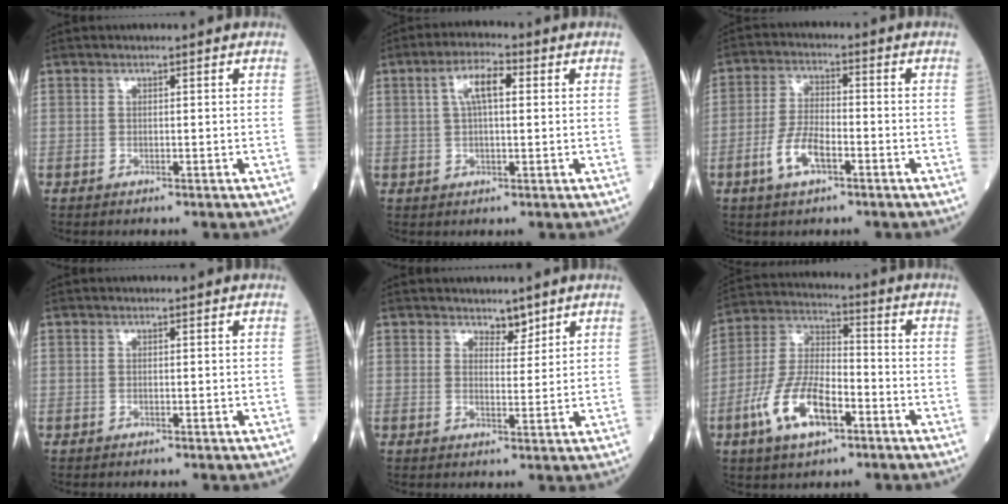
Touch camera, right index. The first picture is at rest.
{"total": 5.7, "force": [1.6, 1.8, 5.2], "torque": [-0.103, 0.015, 0.031]}
{"total": 6.4, "force": [-2.9, 2.3, 5.2], "torque": [-0.111, 0.002, -0.056]}
{"total": 0.0}
{"total": 2.5, "force": [2.2, 1.1, 0.6], "torque": [-0.004, -0.005, 0.033]}
{"total": 12.3, "force": [-5.4, 4.9, 9.9], "torque": [-0.216, 0.005, -0.100]}